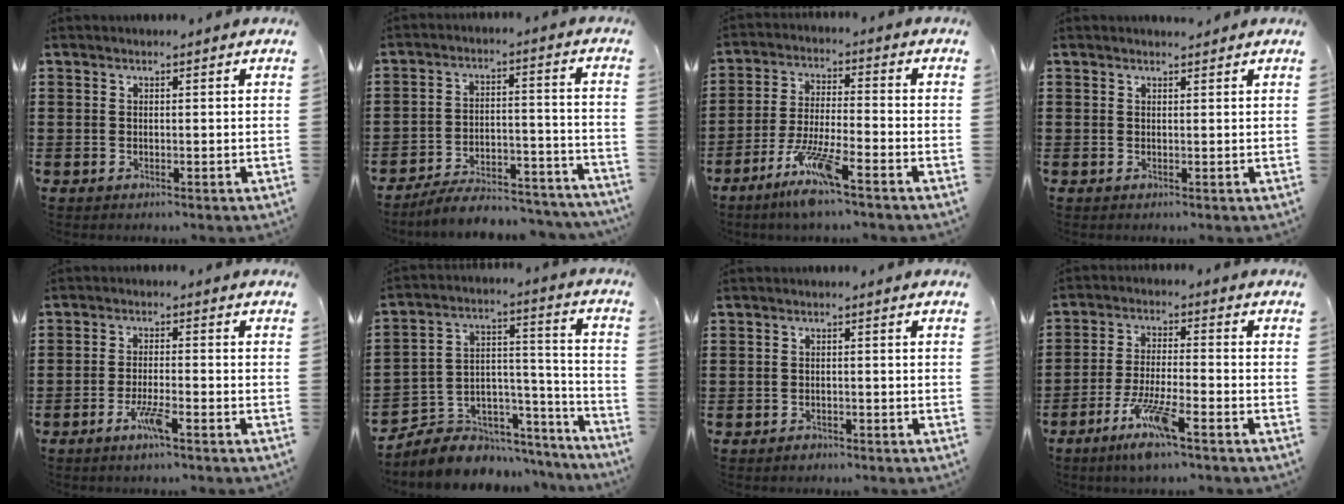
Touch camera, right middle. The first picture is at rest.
{"total": 6.5, "force": [-6.2, 0.8, 1.9], "torque": [-0.031, 0.010, -0.120]}
{"total": 8.4, "force": [-5.9, 0.6, 6.0], "torque": [-0.124, -0.010, -0.111]}
{"total": 0.8, "force": [0.7, 0.3, 0.0], "torque": [0.006, -0.004, 0.013]}
{"total": 4.1, "force": [-2.4, 0.4, 3.3], "torque": [-0.067, -0.005, -0.045]}
{"total": 6.7, "force": [-5.8, 3.4, 0.7], "torque": [-0.025, 0.000, -0.109]}
{"total": 0.9, "force": [-0.8, 0.4, 0.1], "torque": [-0.004, 0.002, -0.018]}
{"total": 7.7, "force": [-5.0, 0.7, 5.8], "torque": [-0.122, -0.011, -0.094]}